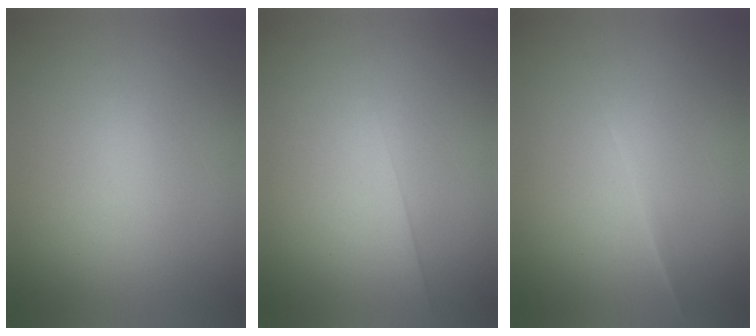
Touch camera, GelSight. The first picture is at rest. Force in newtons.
{"total": 1.4}
{"total": 2.2}